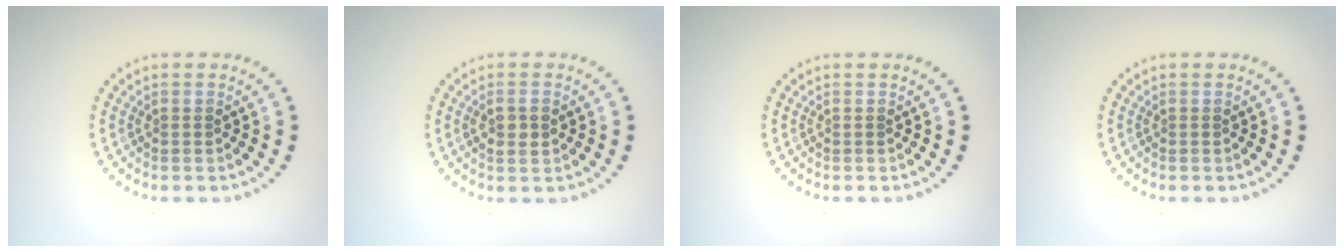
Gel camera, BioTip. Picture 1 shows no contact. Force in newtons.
{"total": 1.7, "press": 1.7, "slide": 0.2}
{"total": 0.0}
{"total": 0.0}